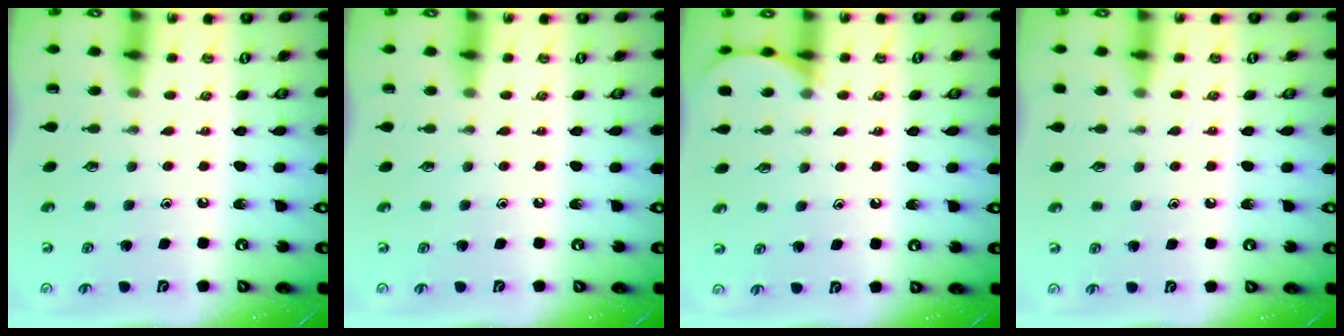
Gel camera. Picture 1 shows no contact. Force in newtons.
{"total": 0.0}
{"total": 5.7, "press": 5.7, "slide": 0.6}
{"total": 6.0, "press": 6.0, "slide": 0.8}